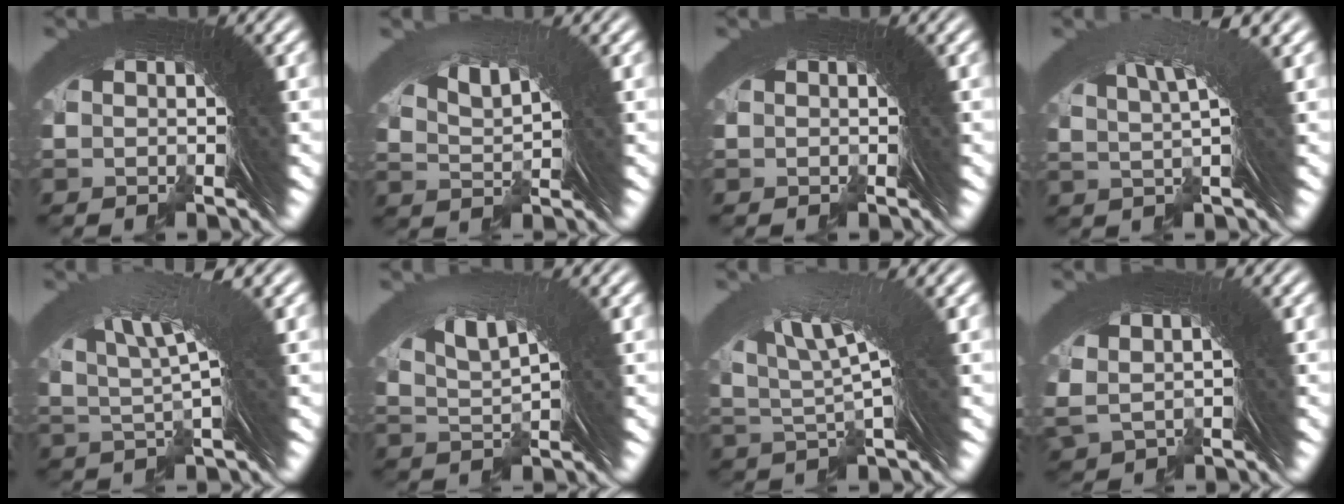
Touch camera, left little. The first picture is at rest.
{"total": 2.5, "force": [1.8, -0.7, 1.6], "torque": [-0.024, 0.008, 0.039]}
{"total": 0.0}
{"total": 4.3, "force": [2.4, -0.5, 3.6], "torque": [-0.036, 0.019, 0.040]}
{"total": 5.7, "force": [2.8, 0.8, 4.9], "torque": [-0.068, 0.011, 0.045]}
{"total": 3.7, "force": [2.1, 0.4, 2.9], "torque": [-0.048, 0.009, 0.040]}
{"total": 6.1, "force": [2.9, 1.4, 5.2], "torque": [-0.079, 0.012, 0.050]}
{"total": 2.3, "force": [1.2, 1.1, 1.5], "torque": [-0.034, 0.001, 0.033]}